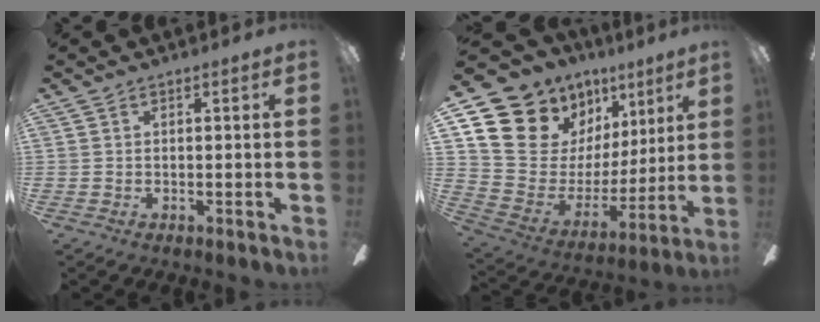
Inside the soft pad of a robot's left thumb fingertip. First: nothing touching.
{"total": 12.9, "force": [8.8, 8.7, 3.4], "torque": [-0.088, -0.070, 0.175]}